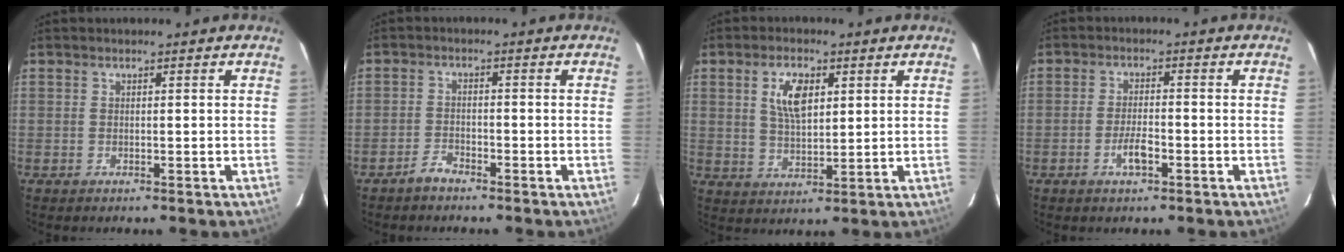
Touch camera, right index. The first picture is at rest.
{"total": 2.7, "force": [-2.4, 1.1, 0.8], "torque": [-0.025, 0.006, -0.044]}
{"total": 7.1, "force": [2.5, 3.4, 5.7], "torque": [-0.104, 0.006, 0.051]}
{"total": 4.0, "force": [-2.0, 1.3, 3.3], "torque": [-0.069, 0.001, -0.036]}